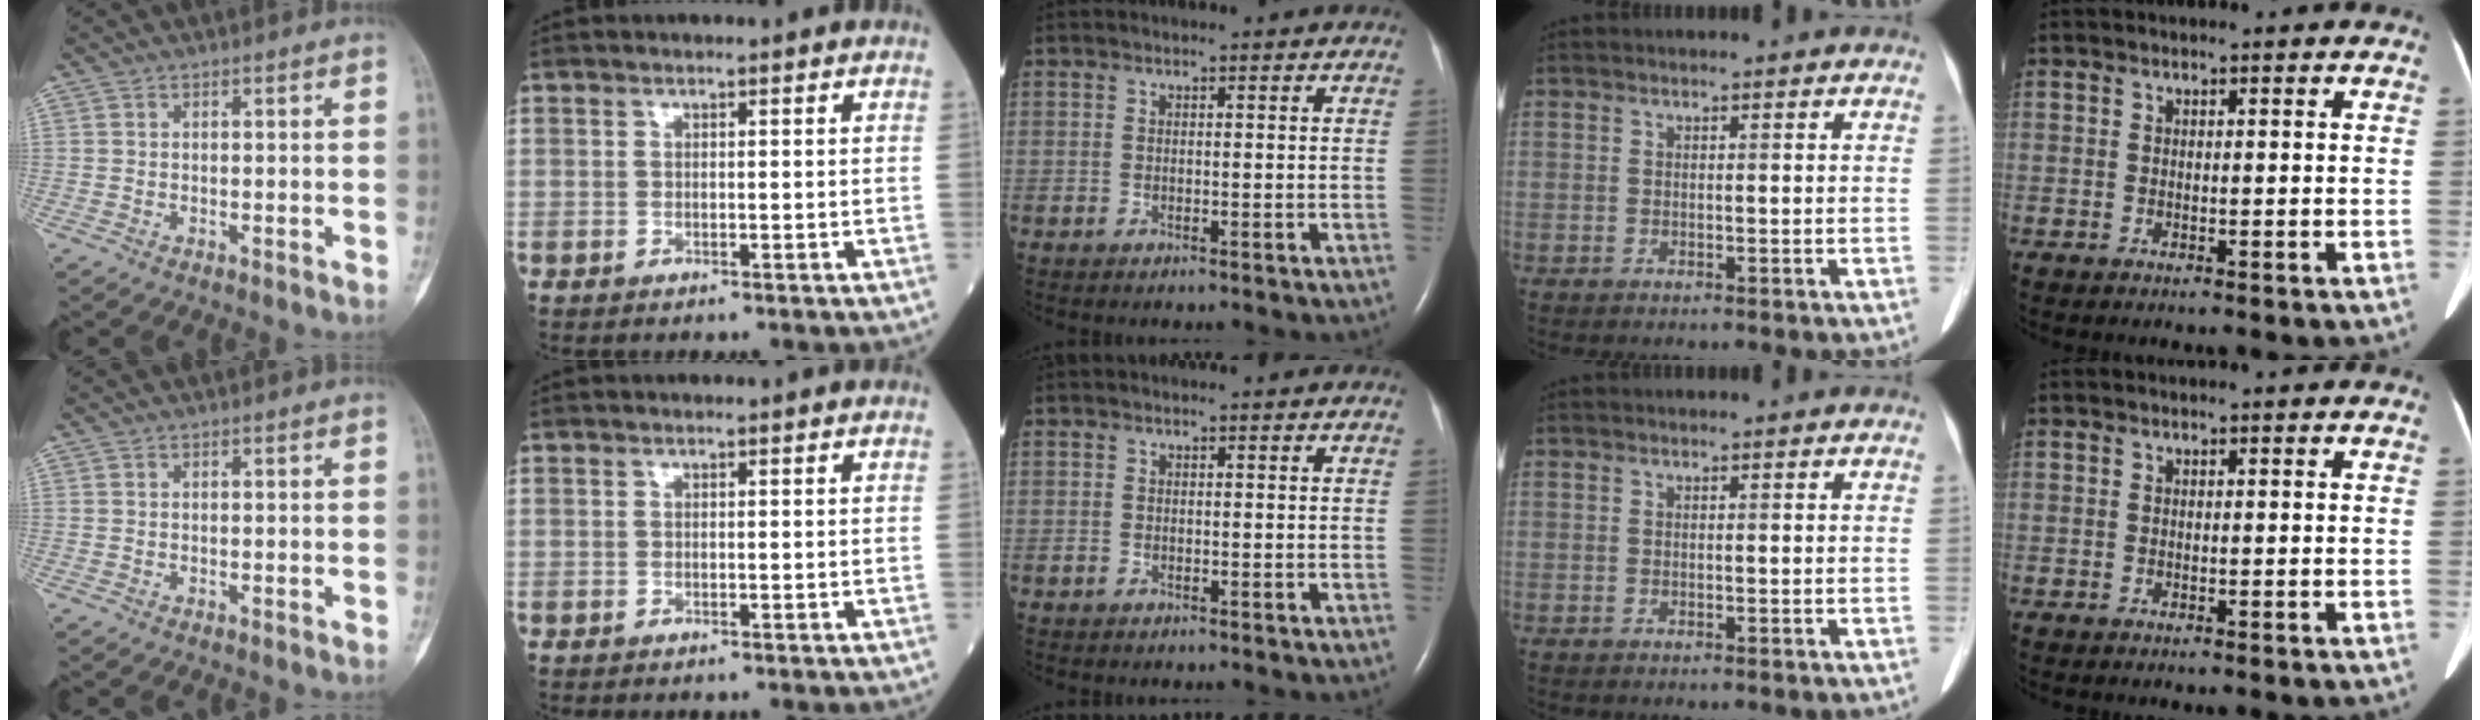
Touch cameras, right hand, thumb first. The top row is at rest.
{"middle": {"total": 0.5, "force": [-0.4, 0.3, 0.1], "torque": [-0.008, 0.002, -0.008]}}